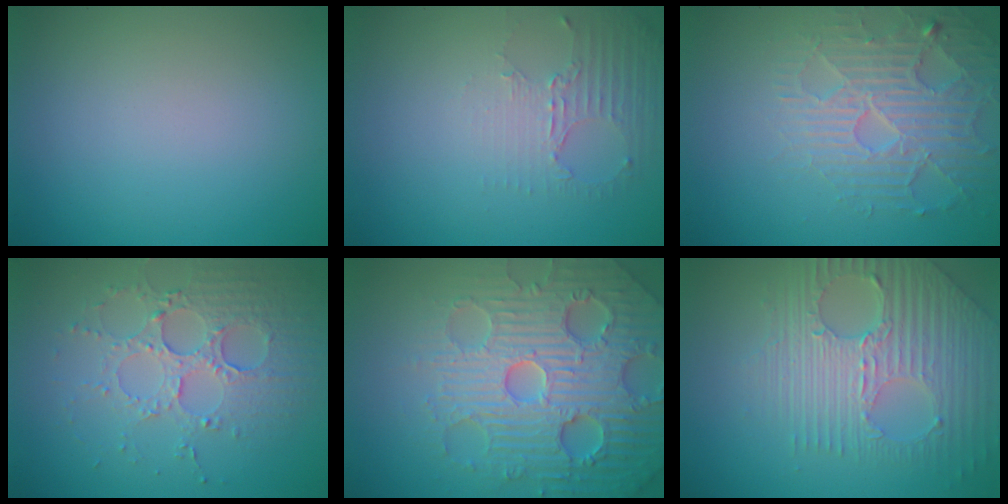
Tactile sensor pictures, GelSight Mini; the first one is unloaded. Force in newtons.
{"total": 2.7, "press": 1.9, "slide": 1.9}
{"total": 4.7, "press": 4.1, "slide": 2.4}
{"total": 3.9, "press": 3.7, "slide": 1.3}
{"total": 7.9, "press": 7.7, "slide": 1.6}
{"total": 8.0, "press": 5.3, "slide": 6.0}